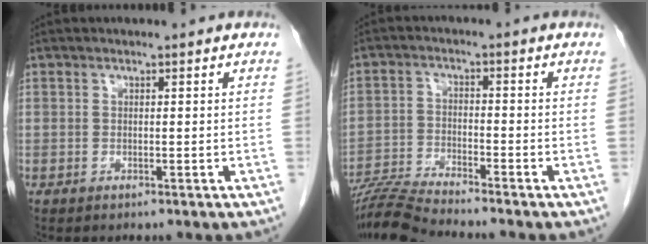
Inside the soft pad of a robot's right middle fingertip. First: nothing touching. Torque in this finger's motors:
{"motor_torque": [-0.18, -0.18, -0.03, 0.05]}